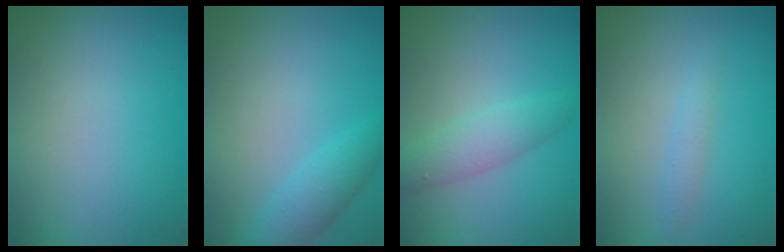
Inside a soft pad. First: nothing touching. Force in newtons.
{"total": 2.7, "press": 2.7, "slide": 0.1}
{"total": 2.8, "press": 2.8, "slide": 0.1}
{"total": 1.1, "press": 1.1, "slide": 0.1}